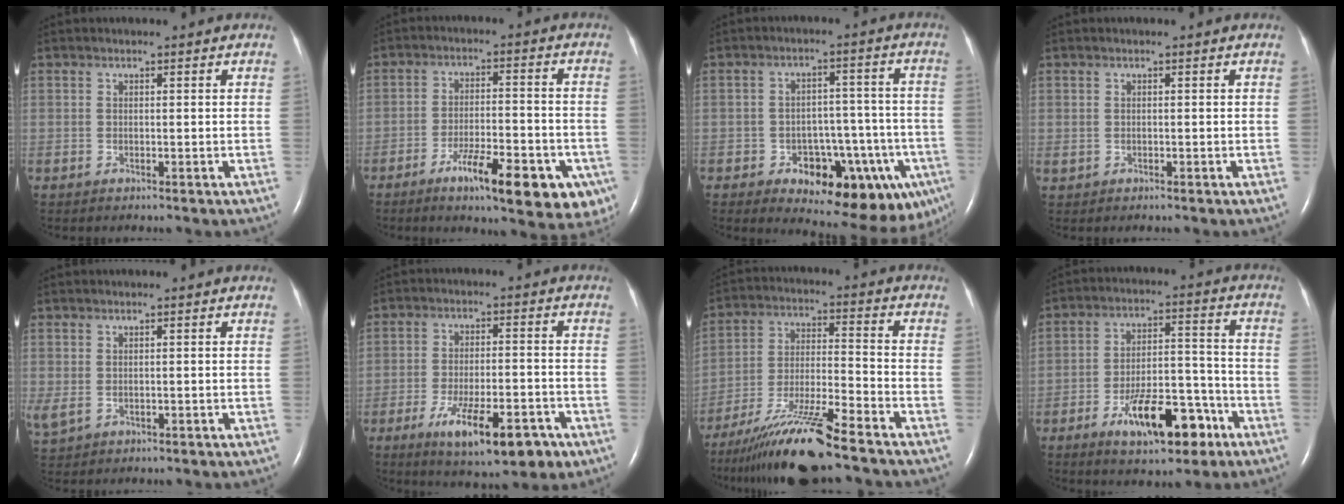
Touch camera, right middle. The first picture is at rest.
{"total": 14.8, "force": [-8.0, 3.9, 11.9], "torque": [-0.121, 0.003, -0.108]}
{"total": 16.2, "force": [-8.1, 7.2, 12.0], "torque": [-0.098, 0.029, -0.096]}
{"total": 0.6, "force": [-0.1, 0.5, 0.4], "torque": [-0.014, -0.001, 0.001]}
{"total": 3.0, "force": [-0.3, 1.9, 2.2], "torque": [-0.064, -0.003, 0.007]}
{"total": 11.8, "force": [-6.5, 3.2, 9.4], "torque": [-0.156, -0.012, -0.093]}
{"total": 14.1, "force": [-11.4, -0.1, 8.4], "torque": [-0.165, -0.022, -0.204]}
{"total": 12.0, "force": [-6.7, 4.3, 9.0], "torque": [-0.149, 0.014, -0.101]}